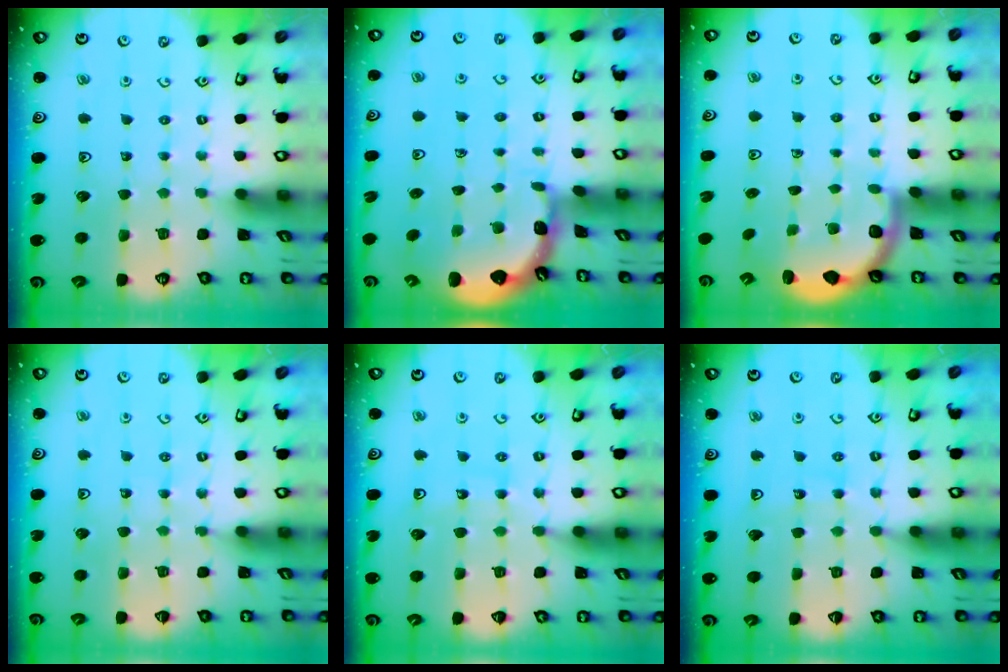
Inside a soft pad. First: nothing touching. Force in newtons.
{"total": 1.5, "press": 1.5, "slide": 0.2}
{"total": 2.6, "press": 2.5, "slide": 0.6}
{"total": 3.5, "press": 3.3, "slide": 1.2}
{"total": 10.8, "press": 10.3, "slide": 3.0}
{"total": 8.5, "press": 8.4, "slide": 1.0}